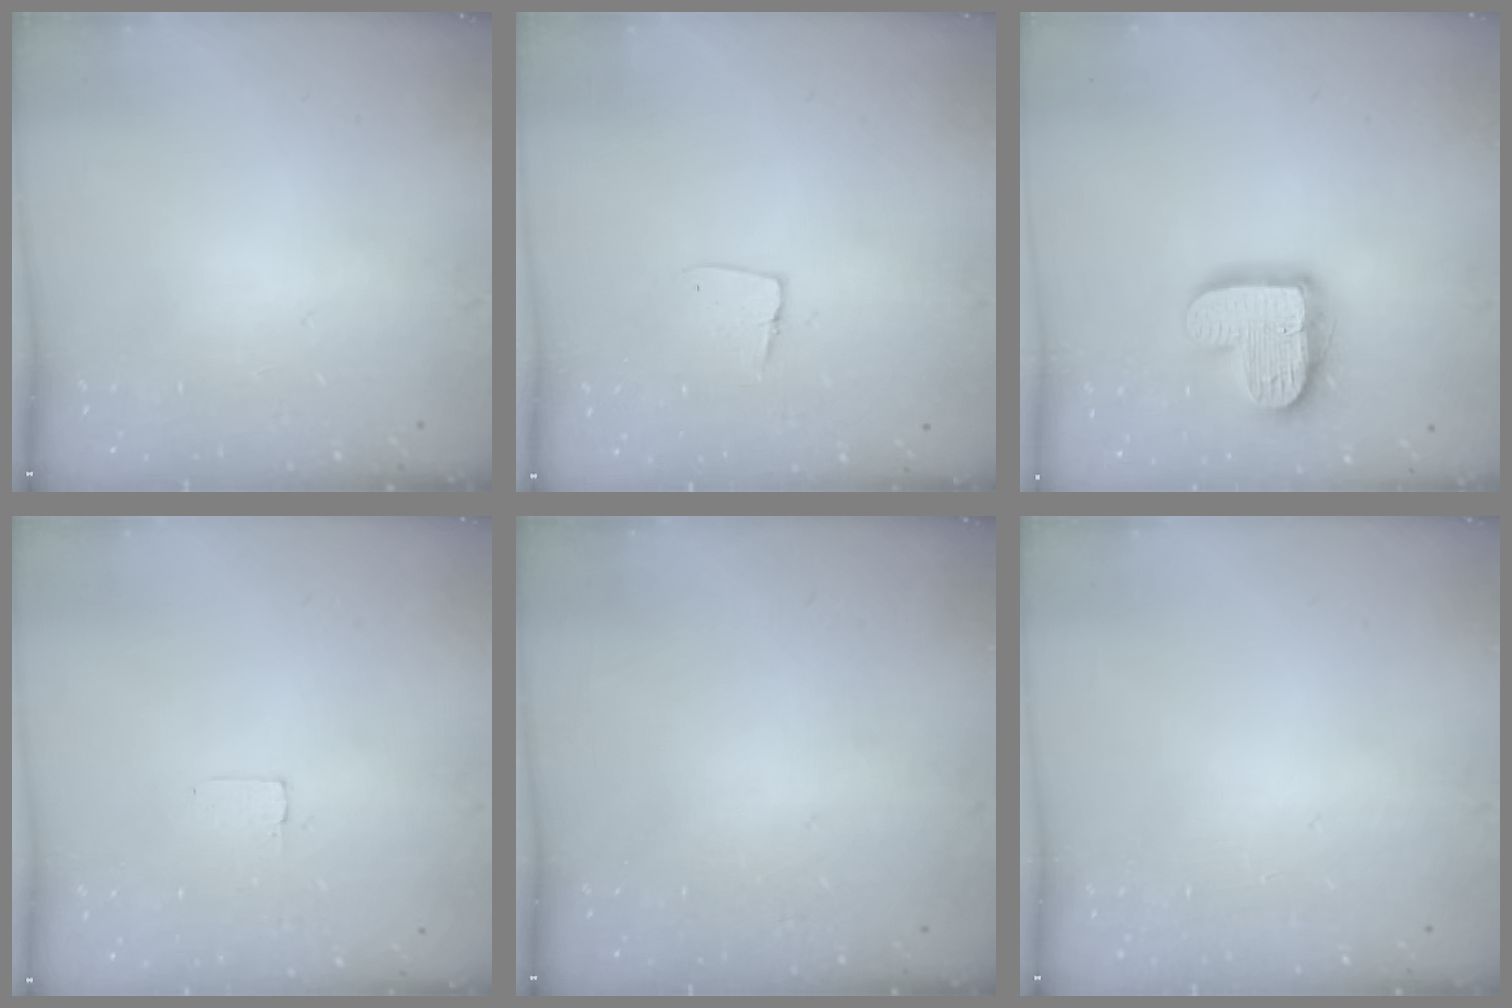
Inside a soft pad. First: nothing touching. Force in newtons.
{"total": 4.6, "press": 4.6, "slide": 0.4}
{"total": 14.9, "press": 14.9, "slide": 1.1}
{"total": 1.7, "press": 1.7, "slide": 0.1}
{"total": 0.0}
{"total": 0.0}